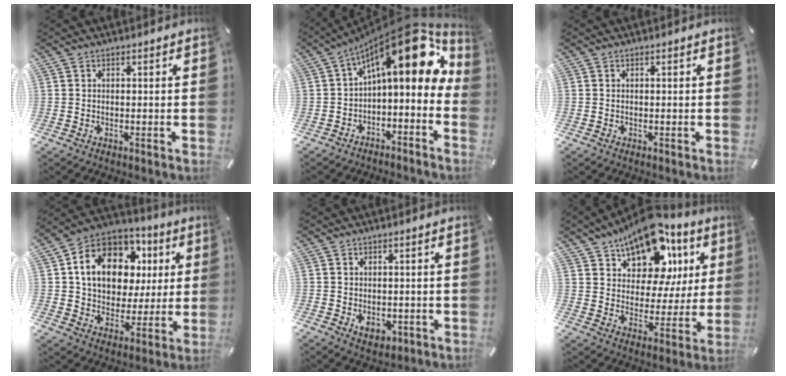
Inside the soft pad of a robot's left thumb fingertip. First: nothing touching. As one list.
[{"total": 19.2, "force": [7.7, 8.3, 15.5], "torque": [-0.208, -0.052, 0.130]}, {"total": 0.0}, {"total": 15.5, "force": [4.7, 12.1, 8.5], "torque": [-0.168, -0.013, 0.090]}, {"total": 2.9, "force": [-0.6, 2.3, 1.5], "torque": [-0.025, -0.002, -0.012]}, {"total": 17.5, "force": [12.4, 9.4, 7.9], "torque": [-0.131, -0.091, 0.214]}]